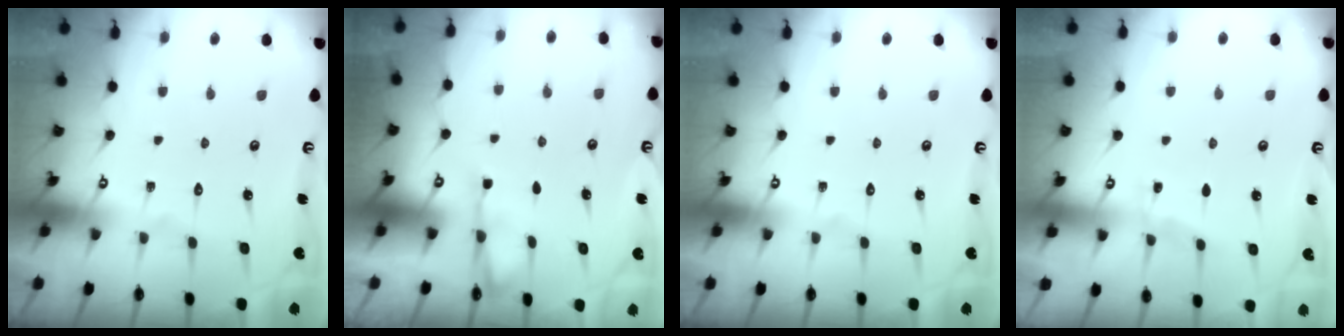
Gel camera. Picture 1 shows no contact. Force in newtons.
{"total": 2.6, "press": 2.6, "slide": 0.5}
{"total": 0.0}
{"total": 3.9, "press": 3.9, "slide": 0.5}